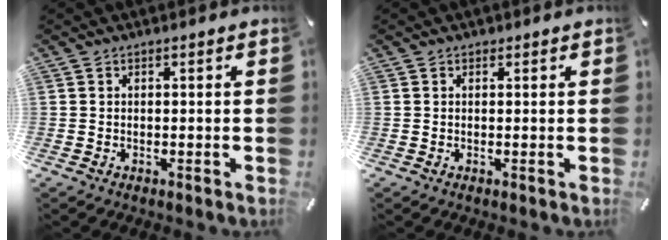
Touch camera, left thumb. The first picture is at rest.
{"total": 0.6, "force": [0.2, 0.5, 0.1], "torque": [0.000, 0.005, 0.003]}